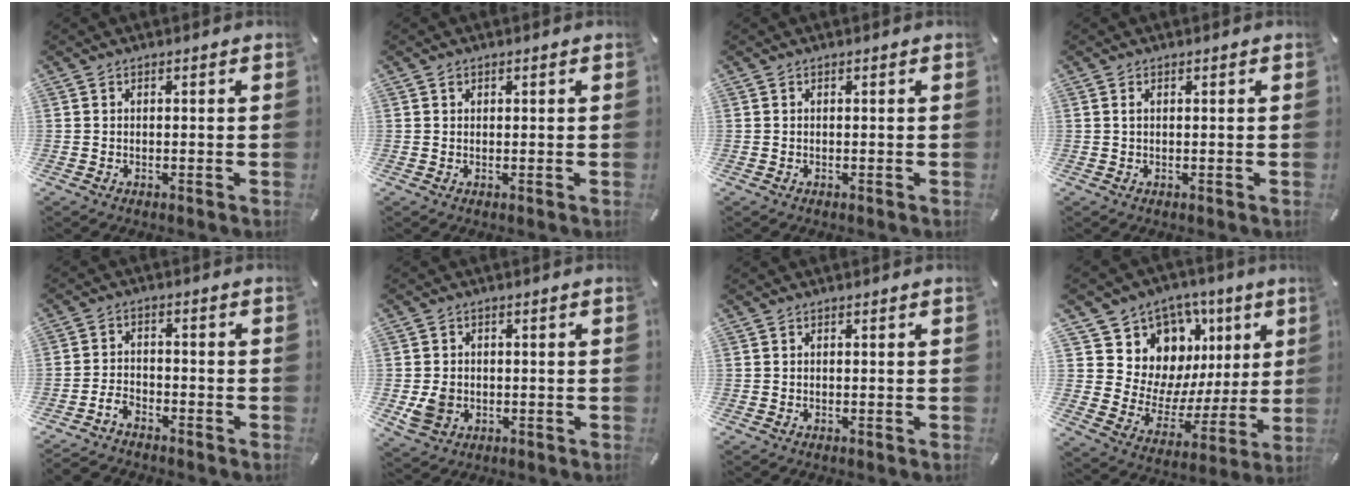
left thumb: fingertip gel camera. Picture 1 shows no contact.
{"total": 0.7, "force": [0.3, 0.6, 0.2], "torque": [0.006, -0.001, 0.004]}
{"total": 0.0}
{"total": 0.5, "force": [0.1, 0.1, 0.5], "torque": [-0.012, -0.001, 0.002]}
{"total": 4.2, "force": [-3.3, 2.0, 1.6], "torque": [-0.040, 0.016, -0.066]}
{"total": 5.2, "force": [-0.9, 4.7, 2.1], "torque": [-0.036, 0.000, -0.016]}
{"total": 0.0}
{"total": 12.1, "force": [6.8, 9.8, 2.0], "torque": [-0.026, -0.084, 0.134]}